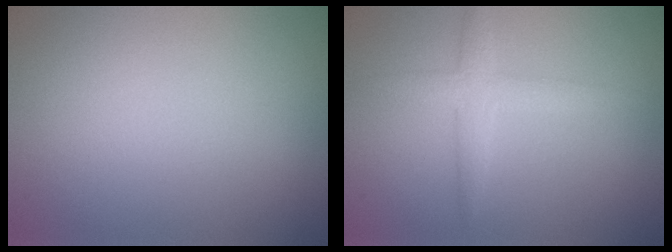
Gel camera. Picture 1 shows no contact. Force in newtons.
{"total": 2.5, "press": 2.5, "slide": 0.1}